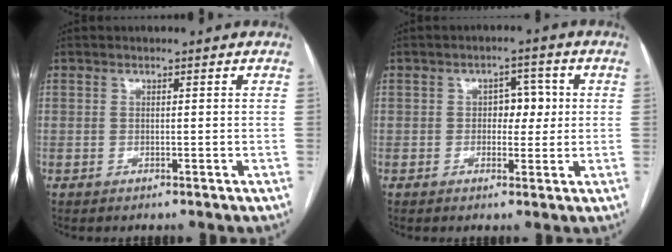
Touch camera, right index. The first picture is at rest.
{"total": 4.1, "force": [0.3, 2.6, 3.2], "torque": [-0.039, 0.014, 0.006]}